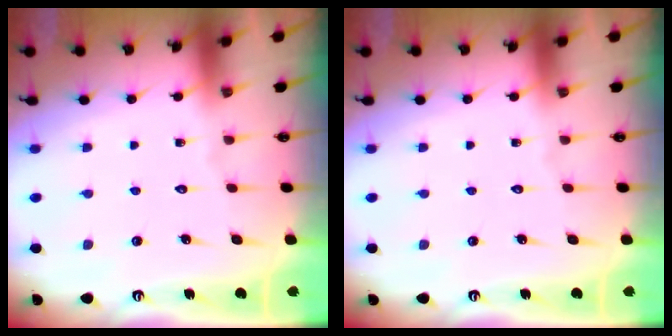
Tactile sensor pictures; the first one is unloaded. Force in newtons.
{"total": 0.0}